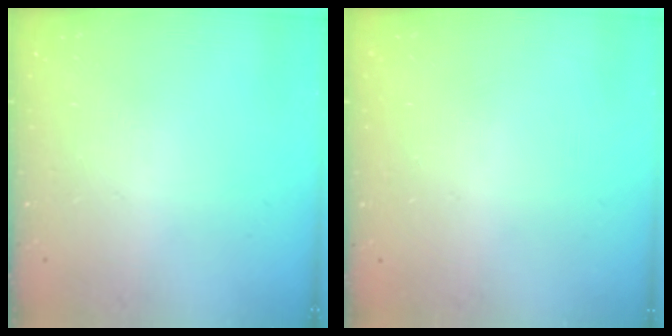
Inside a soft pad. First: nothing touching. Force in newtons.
{"total": 0.0}